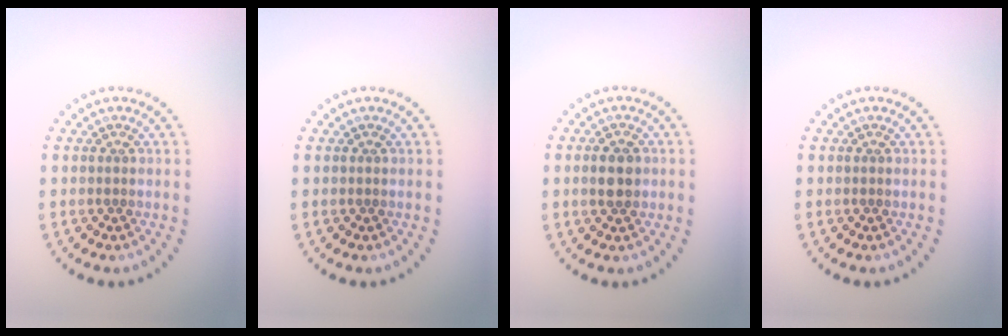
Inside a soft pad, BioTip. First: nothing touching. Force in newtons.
{"total": 0.0}
{"total": 2.9, "press": 2.9, "slide": 0.0}
{"total": 0.0}